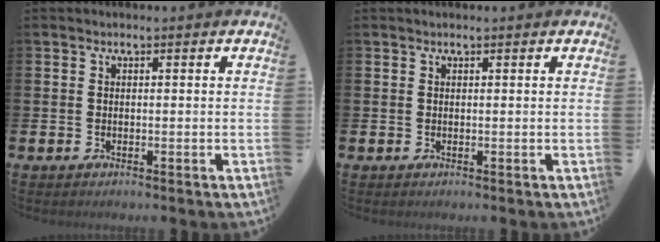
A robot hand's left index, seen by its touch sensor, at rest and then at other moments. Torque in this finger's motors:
{"motor_torque": [-0.52, 0.55, -0.45, -0.01]}